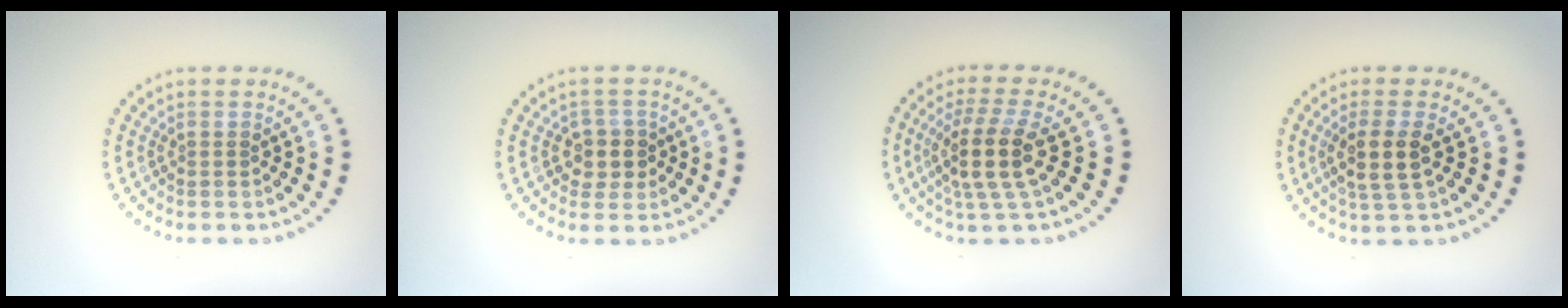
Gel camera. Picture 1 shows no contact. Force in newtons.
{"total": 2.6, "press": 2.4, "slide": 1.1}
{"total": 4.3, "press": 3.5, "slide": 2.5}
{"total": 2.9, "press": 2.5, "slide": 1.4}